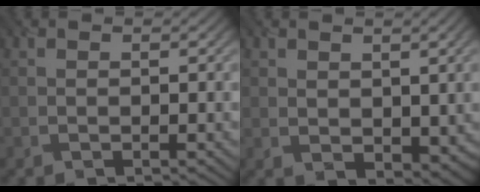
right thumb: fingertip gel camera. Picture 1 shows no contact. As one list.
[{"total": 2.9, "force": [1.3, 2.1, 1.6], "torque": [-0.034, -0.011, 0.031]}]